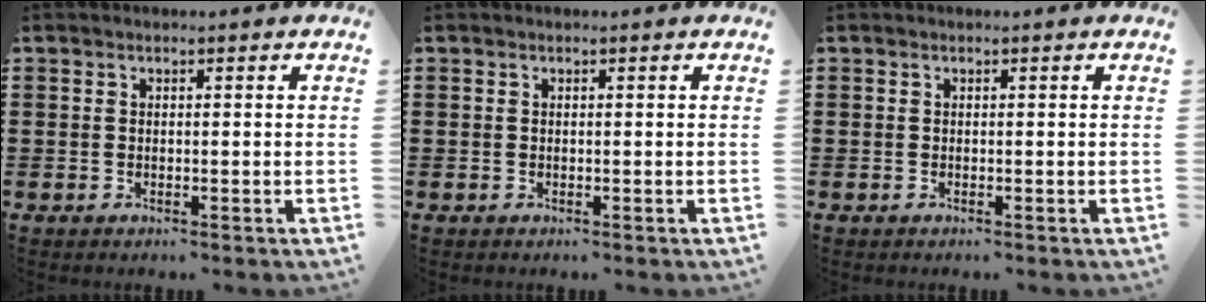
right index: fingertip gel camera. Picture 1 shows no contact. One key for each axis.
{"total": 0.0}
{"total": 0.0}